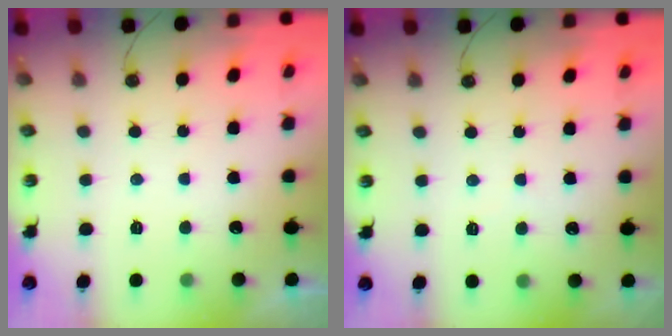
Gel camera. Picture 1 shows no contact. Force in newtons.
{"total": 2.7, "press": 2.7, "slide": 0.4}